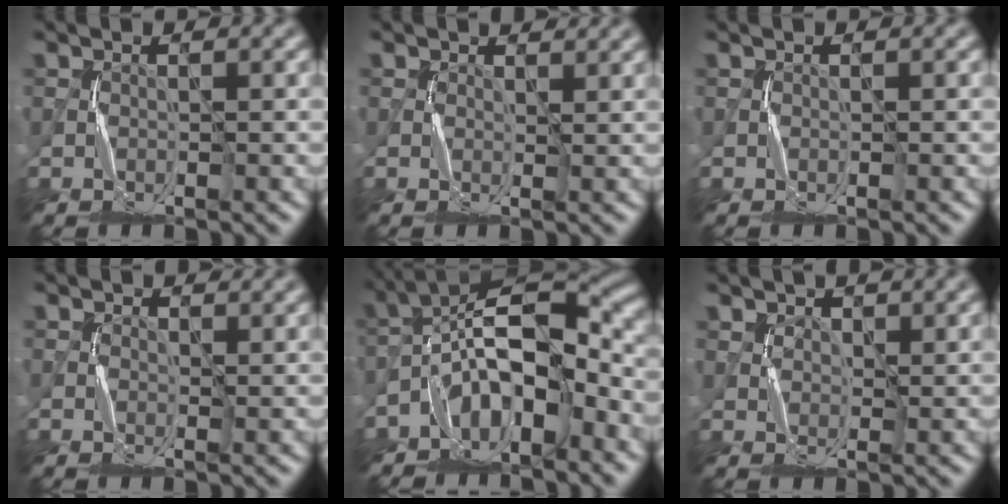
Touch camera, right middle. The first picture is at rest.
{"total": 1.9, "force": [1.5, 0.8, 0.8], "torque": [-0.014, -0.002, 0.022]}
{"total": 0.0}
{"total": 1.8, "force": [1.3, 0.9, 0.7], "torque": [-0.013, -0.003, 0.018]}
{"total": 9.9, "force": [-3.9, 4.3, 8.0], "torque": [-0.133, 0.019, -0.079]}
{"total": 2.2, "force": [1.6, 1.2, 0.8], "torque": [-0.020, -0.004, 0.033]}